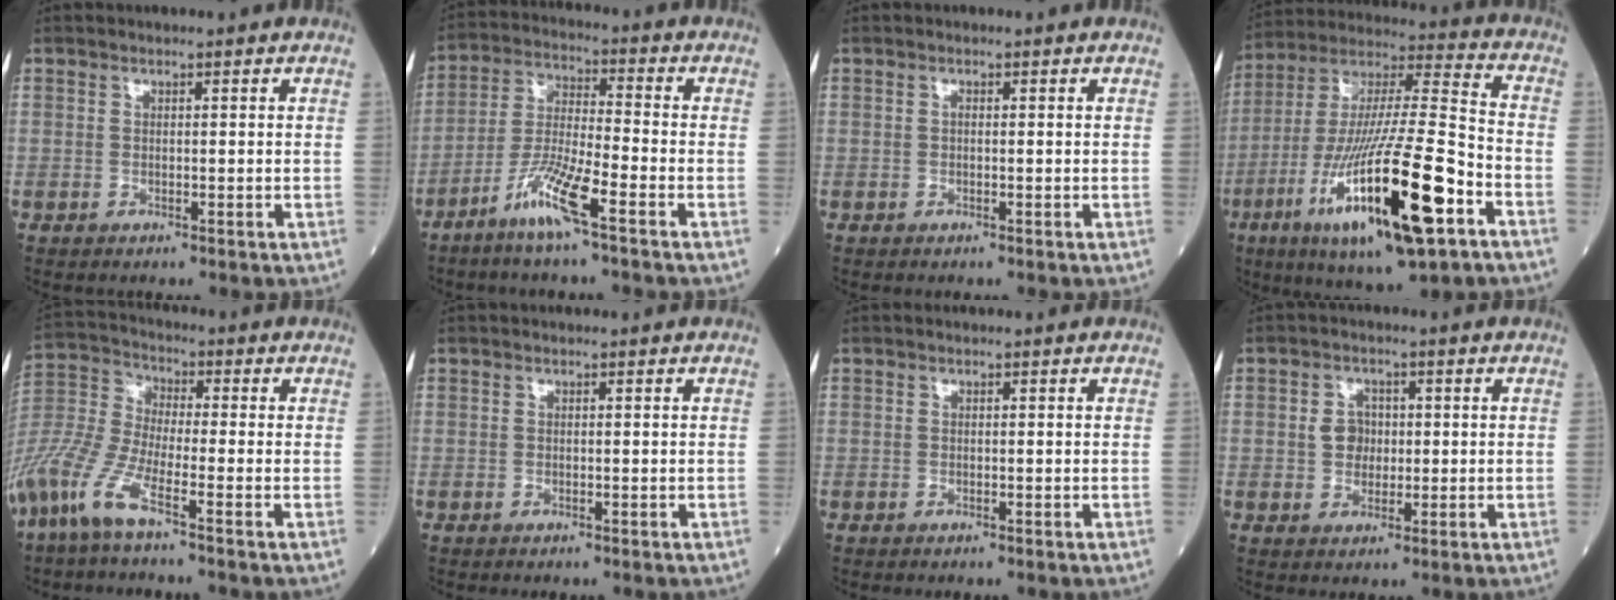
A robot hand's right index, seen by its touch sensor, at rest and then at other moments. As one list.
[{"total": 8.7, "force": [-5.2, 0.1, 6.9], "torque": [-0.142, -0.010, -0.105]}, {"total": 0.0}, {"total": 24.4, "force": [-10.2, 3.1, 21.9], "torque": [-0.408, -0.038, -0.171]}, {"total": 12.4, "force": [-7.6, 1.9, 9.6], "torque": [-0.229, -0.020, -0.158]}, {"total": 0.0}, {"total": 0.0}, {"total": 3.4, "force": [0.2, 3.0, 1.7], "torque": [-0.026, 0.008, 0.003]}]